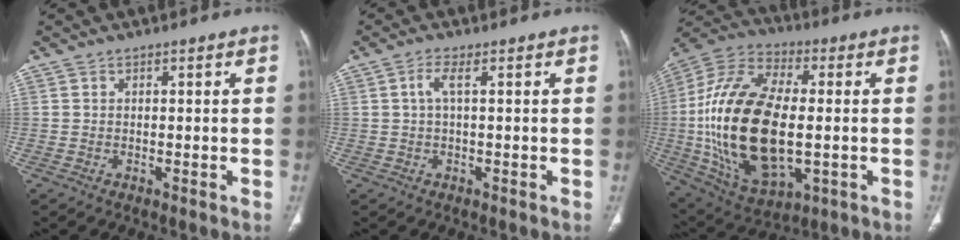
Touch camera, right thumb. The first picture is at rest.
{"total": 2.2, "force": [0.5, 0.5, 2.1], "torque": [-0.059, 0.010, 0.013]}
{"total": 27.9, "force": [-1.7, 14.4, 23.8], "torque": [-0.482, 0.001, -0.016]}